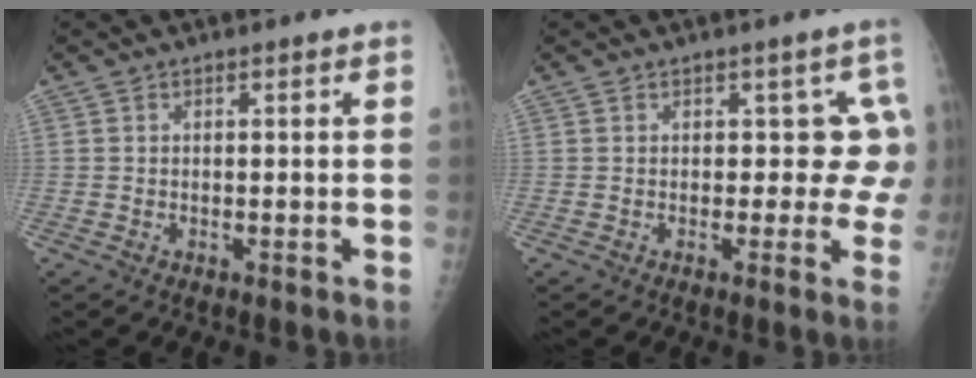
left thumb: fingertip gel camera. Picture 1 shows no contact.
{"total": 4.7, "force": [1.4, 3.3, 3.0], "torque": [0.023, -0.001, 0.007]}